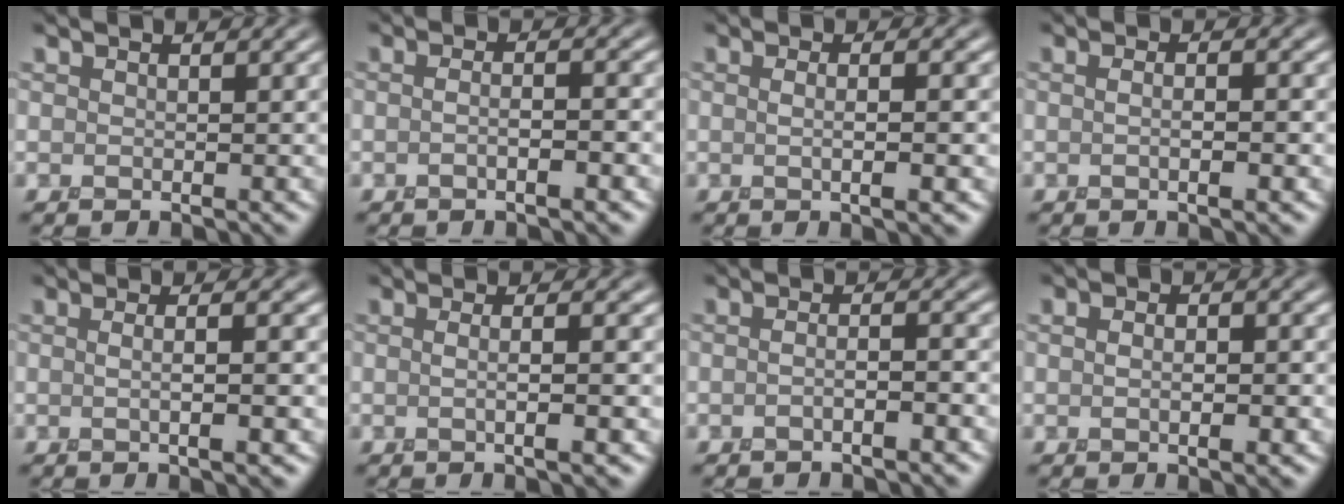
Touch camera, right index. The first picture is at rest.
{"total": 2.3, "force": [-0.8, 0.6, 2.1], "torque": [-0.018, 0.004, -0.015]}
{"total": 3.1, "force": [-0.1, 0.7, 3.0], "torque": [-0.035, -0.002, -0.006]}
{"total": 2.2, "force": [-0.4, 0.7, 2.0], "torque": [-0.017, -0.004, -0.009]}
{"total": 3.6, "force": [0.1, 1.0, 3.4], "torque": [-0.032, 0.003, -0.008]}
{"total": 3.6, "force": [0.0, 1.0, 3.4], "torque": [-0.031, 0.003, -0.009]}
{"total": 2.1, "force": [-1.0, 0.5, 1.8], "torque": [-0.023, 0.004, -0.015]}
{"total": 3.8, "force": [0.1, 2.3, 3.1], "torque": [-0.018, 0.011, -0.012]}